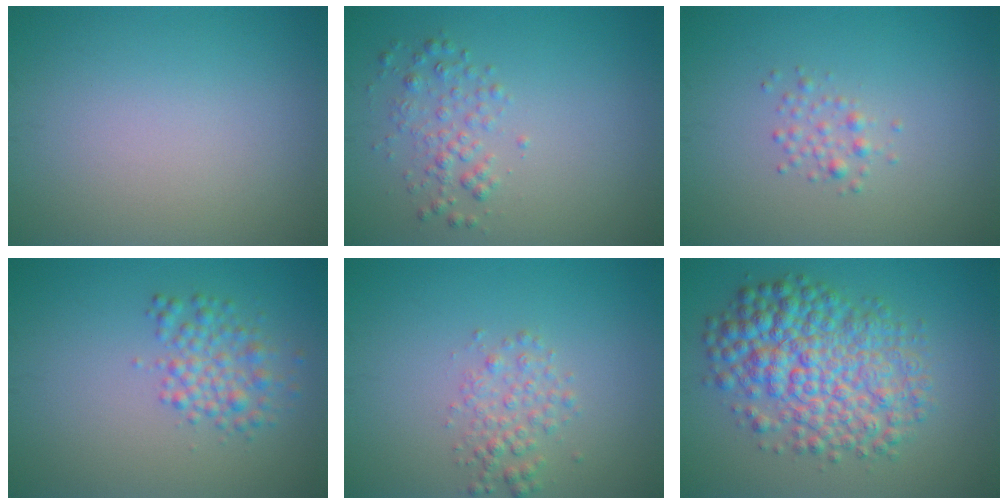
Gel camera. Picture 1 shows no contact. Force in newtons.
{"total": 2.0, "press": 2.0, "slide": 0.1}
{"total": 1.3, "press": 1.3, "slide": 0.0}
{"total": 2.9, "press": 2.9, "slide": 0.0}
{"total": 2.1, "press": 2.1, "slide": 0.1}
{"total": 8.2, "press": 8.2, "slide": 0.1}